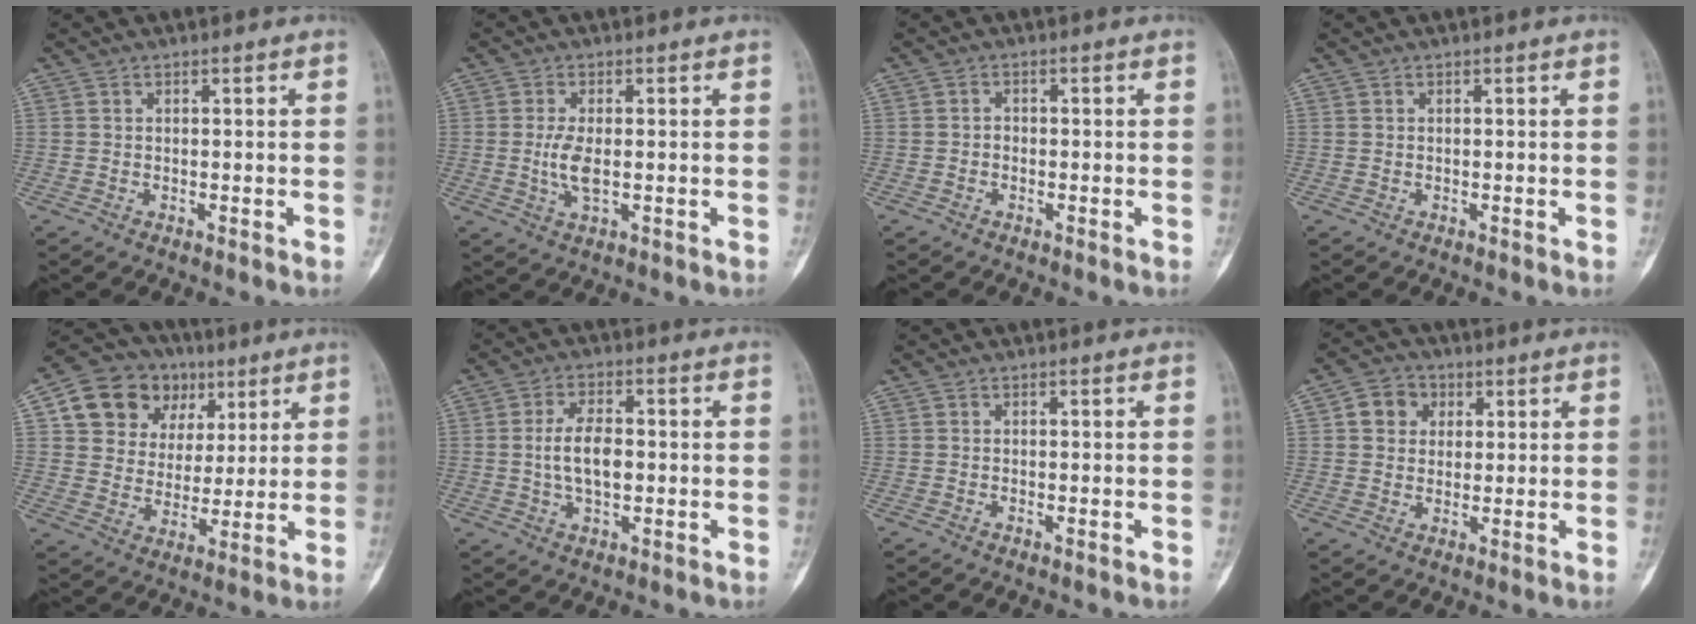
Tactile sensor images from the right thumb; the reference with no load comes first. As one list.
[{"total": 4.6, "force": [-0.2, 1.9, 4.2], "torque": [-0.094, -0.008, -0.002]}, {"total": 1.2, "force": [-0.4, 1.0, 0.5], "torque": [0.000, 0.005, -0.011]}, {"total": 0.0}, {"total": 15.8, "force": [6.7, 12.9, 6.3], "torque": [-0.065, 0.004, 0.116]}, {"total": 7.5, "force": [-0.1, 4.0, 6.4], "torque": [-0.116, 0.006, -0.004]}, {"total": 0.0}, {"total": 6.2, "force": [1.9, 5.3, 2.6], "torque": [-0.019, 0.002, 0.027]}]